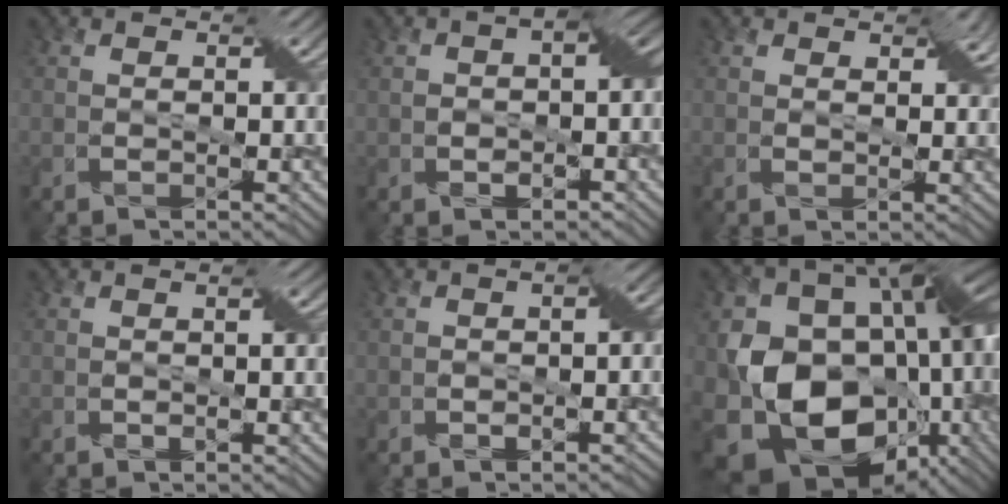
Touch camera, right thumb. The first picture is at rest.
{"total": 5.8, "force": [-0.6, 3.1, 4.8], "torque": [-0.074, 0.003, -0.012]}
{"total": 3.0, "force": [1.5, 1.7, 1.9], "torque": [-0.031, -0.001, 0.025]}
{"total": 1.7, "force": [0.1, 0.6, 1.6], "torque": [-0.028, 0.004, 0.004]}
{"total": 3.5, "force": [-0.7, 1.7, 3.1], "torque": [-0.048, -0.001, -0.009]}
{"total": 19.4, "force": [-4.1, 14.8, 11.9], "torque": [-0.241, -0.027, -0.058]}